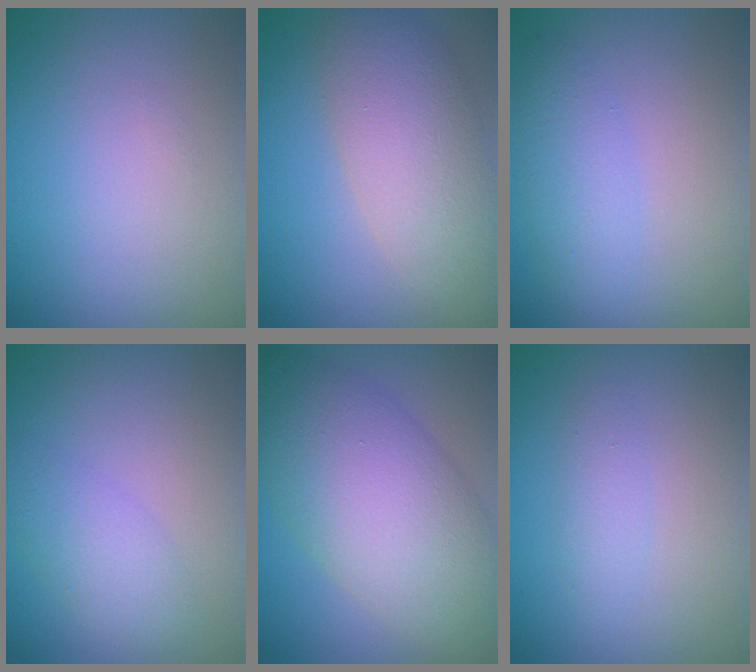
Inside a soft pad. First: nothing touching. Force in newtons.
{"total": 6.2, "press": 6.2, "slide": 0.3}
{"total": 2.6, "press": 2.6, "slide": 0.1}
{"total": 2.8, "press": 2.8, "slide": 0.2}
{"total": 10.0, "press": 10.0, "slide": 0.4}
{"total": 1.4, "press": 1.4, "slide": 0.1}